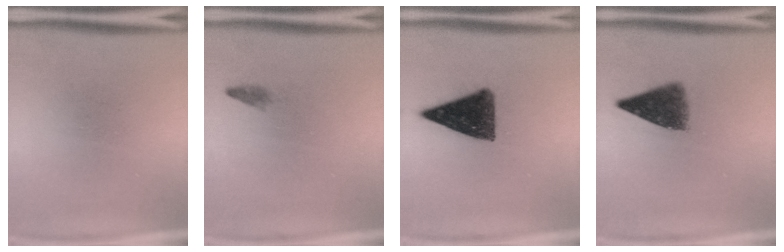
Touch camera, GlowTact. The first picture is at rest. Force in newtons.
{"total": 0.8}
{"total": 12.2}
{"total": 7.2}